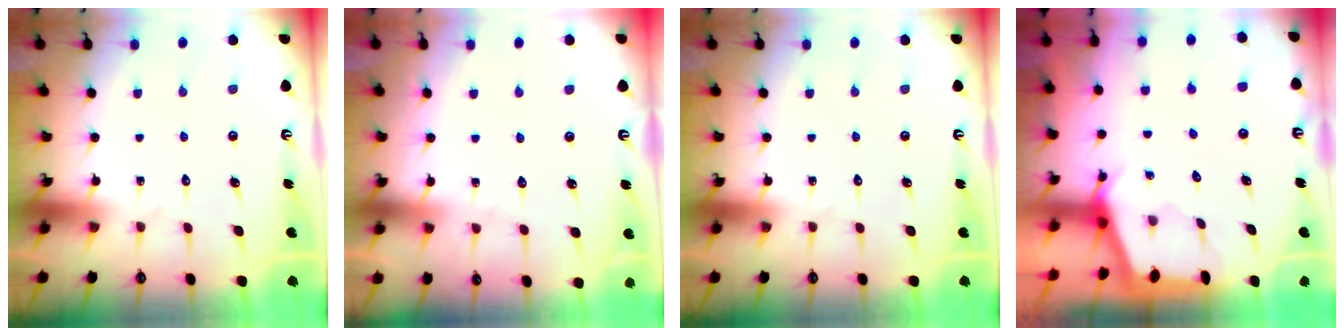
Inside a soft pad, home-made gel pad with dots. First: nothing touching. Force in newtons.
{"total": 3.6, "press": 3.6, "slide": 0.5}
{"total": 0.0}
{"total": 2.2, "press": 2.2, "slide": 0.3}